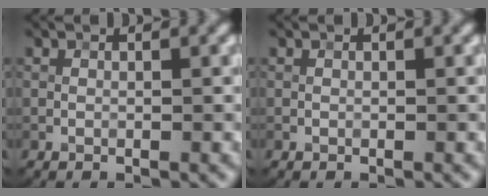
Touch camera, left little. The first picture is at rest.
{"total": 0.0}